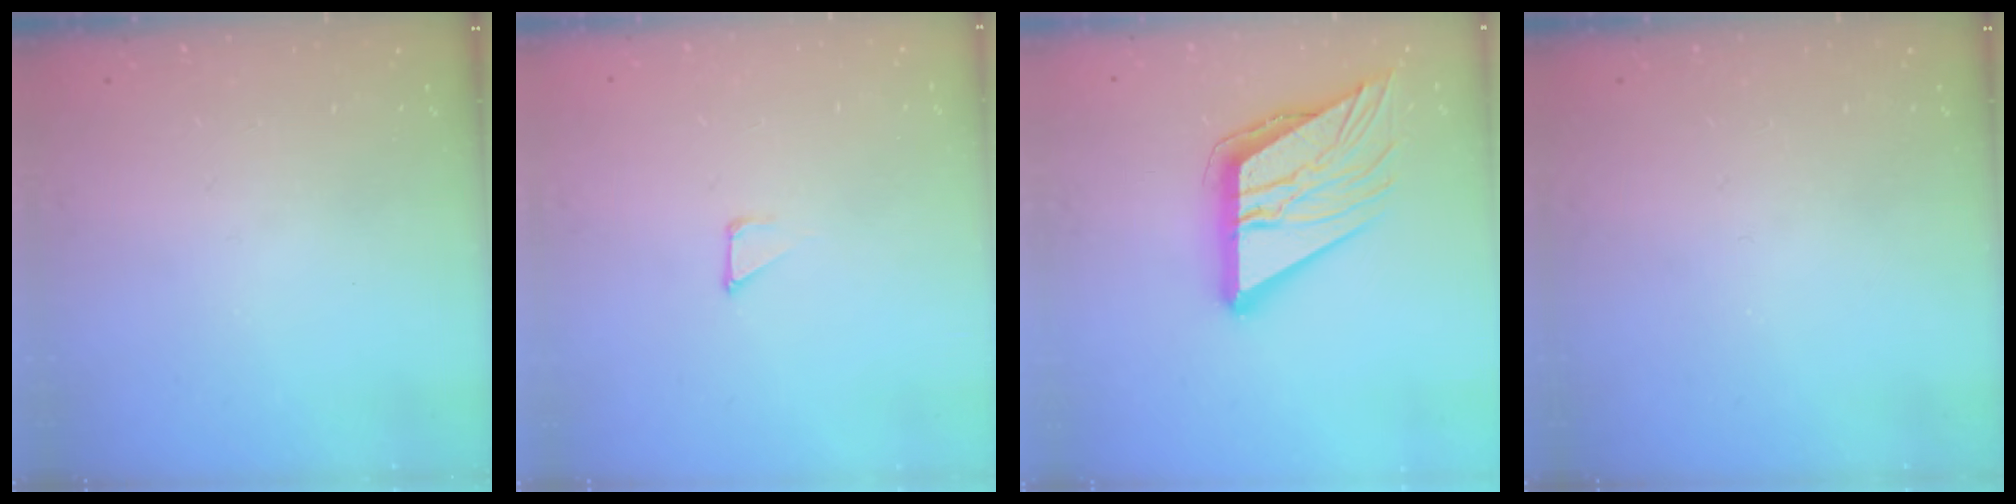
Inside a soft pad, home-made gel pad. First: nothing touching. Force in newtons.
{"total": 1.7, "press": 1.7, "slide": 0.0}
{"total": 17.6, "press": 17.5, "slide": 2.0}
{"total": 0.0}